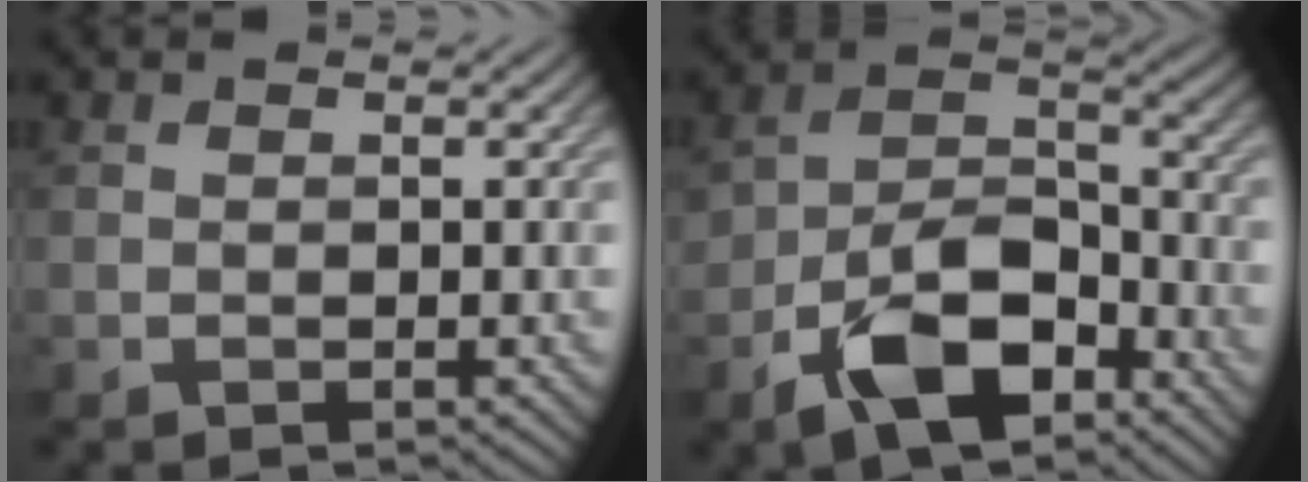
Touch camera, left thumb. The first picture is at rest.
{"total": 10.2, "force": [-5.8, 5.3, 6.5], "torque": [-0.121, 0.003, -0.115]}